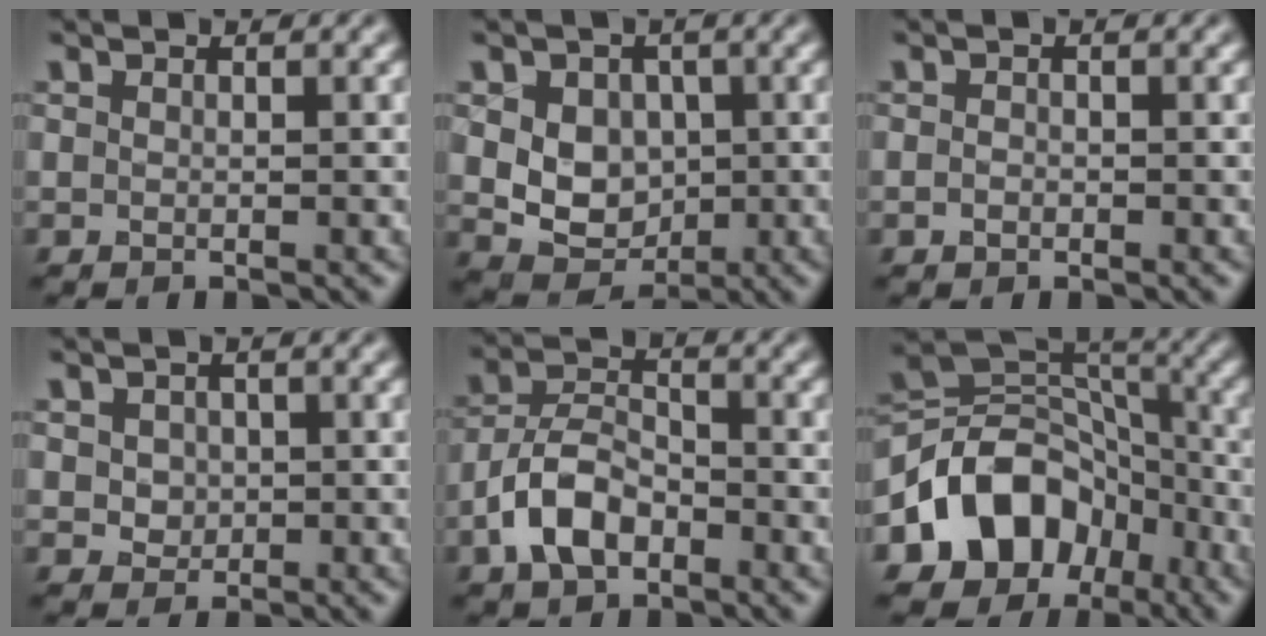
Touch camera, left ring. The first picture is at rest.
{"total": 5.7, "force": [0.7, 4.7, 3.1], "torque": [-0.052, 0.000, 0.008]}
{"total": 0.8, "force": [-0.3, 0.6, 0.4], "torque": [-0.008, -0.002, -0.007]}
{"total": 1.8, "force": [0.3, 1.6, 0.8], "torque": [-0.015, 0.001, 0.007]}
{"total": 5.1, "force": [-2.6, 3.0, 3.3], "torque": [-0.061, 0.007, -0.056]}
{"total": 9.9, "force": [-4.4, 7.5, 4.7], "torque": [-0.063, 0.012, -0.092]}